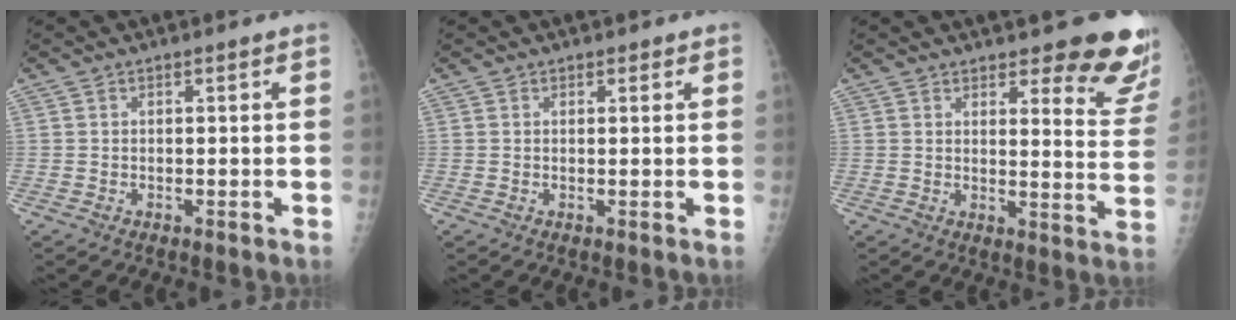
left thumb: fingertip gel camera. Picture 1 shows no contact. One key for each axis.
{"total": 0.7, "fx": 0.5, "fy": 0.4, "fz": 0.2, "tx": 0.004, "ty": -0.003, "tz": 0.004}
{"total": 12.4, "fx": 10.3, "fy": 3.2, "fz": 6.2, "tx": -0.033, "ty": -0.079, "tz": 0.105}